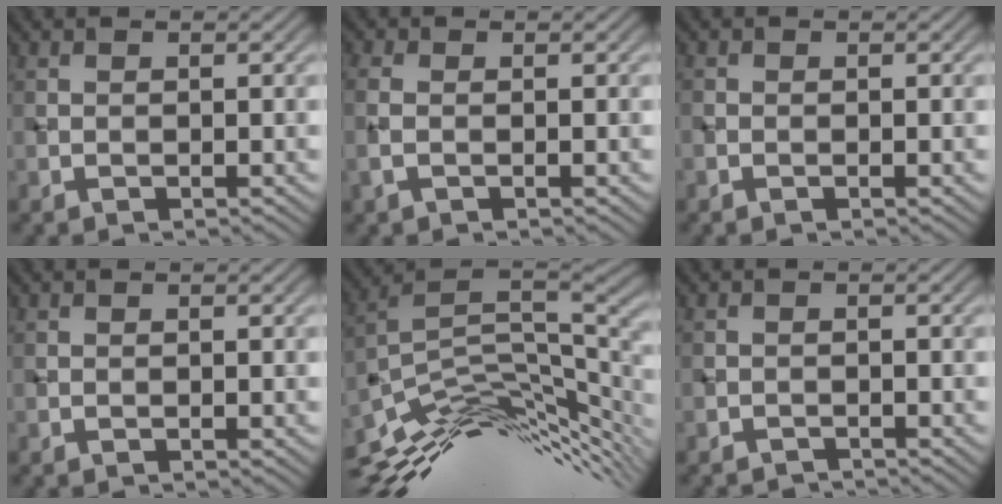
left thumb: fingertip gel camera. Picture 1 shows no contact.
{"total": 2.2, "force": [-0.5, 1.2, 1.8], "torque": [-0.054, 0.000, -0.017]}
{"total": 0.7, "force": [-0.4, 0.5, 0.3], "torque": [-0.007, -0.002, -0.009]}
{"total": 0.0}
{"total": 13.2, "force": [-5.0, 4.2, 11.5], "torque": [-0.217, -0.003, -0.088]}
{"total": 1.3, "force": [-1.3, 0.2, 0.0], "torque": [0.003, -0.002, -0.026]}